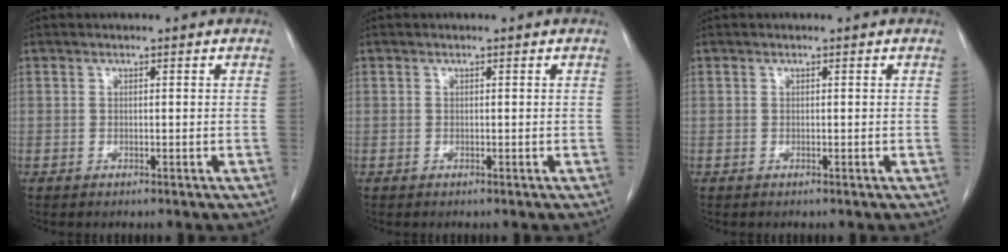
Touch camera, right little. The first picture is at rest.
{"total": 0.0}
{"total": 0.0}